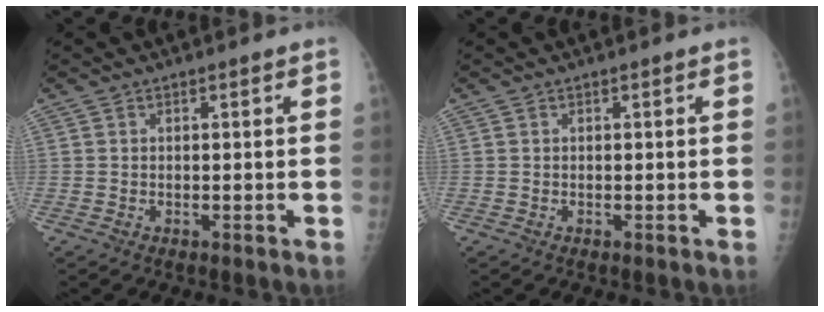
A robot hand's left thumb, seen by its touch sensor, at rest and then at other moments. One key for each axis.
{"total": 0.0}